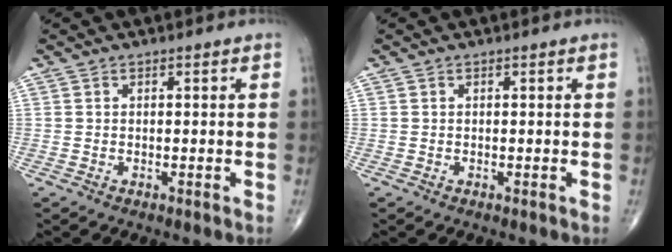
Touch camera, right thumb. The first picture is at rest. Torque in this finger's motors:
{"motor_torque": [0.00, 0.00, 0.02, 0.02, 0.00]}